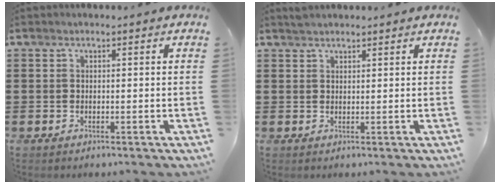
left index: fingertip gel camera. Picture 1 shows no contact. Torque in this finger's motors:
{"motor_torque": [0.54, 0.55, 0.05, -0.01]}